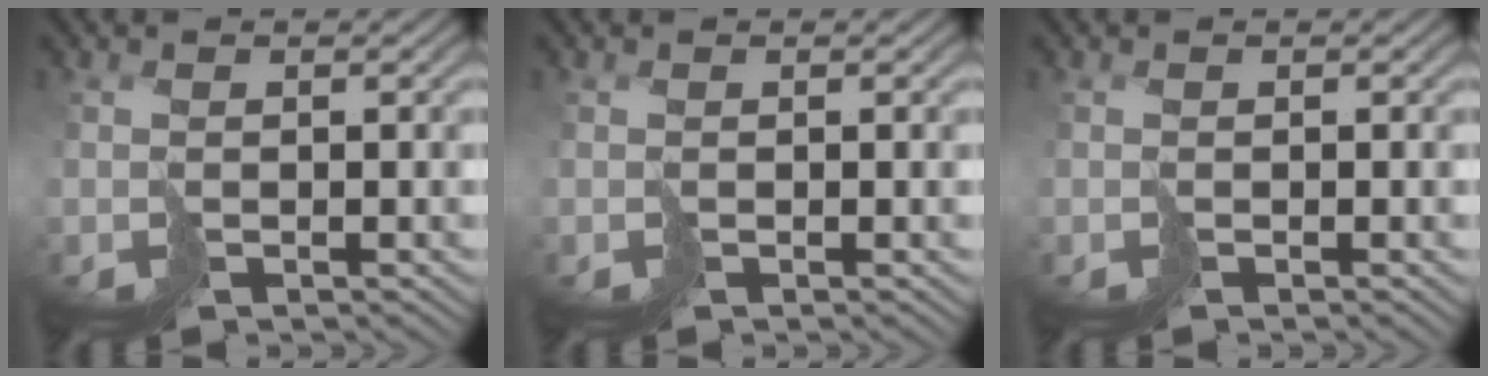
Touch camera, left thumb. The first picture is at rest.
{"total": 0.0}
{"total": 0.0}